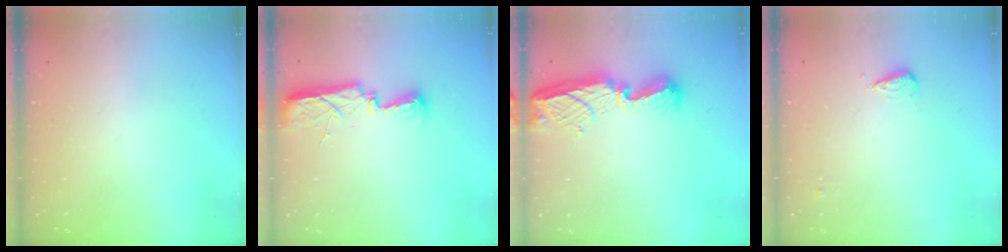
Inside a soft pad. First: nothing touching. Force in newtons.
{"total": 10.7, "press": 9.0, "slide": 5.8}
{"total": 13.5, "press": 13.5, "slide": 0.9}
{"total": 5.5, "press": 5.4, "slide": 0.9}